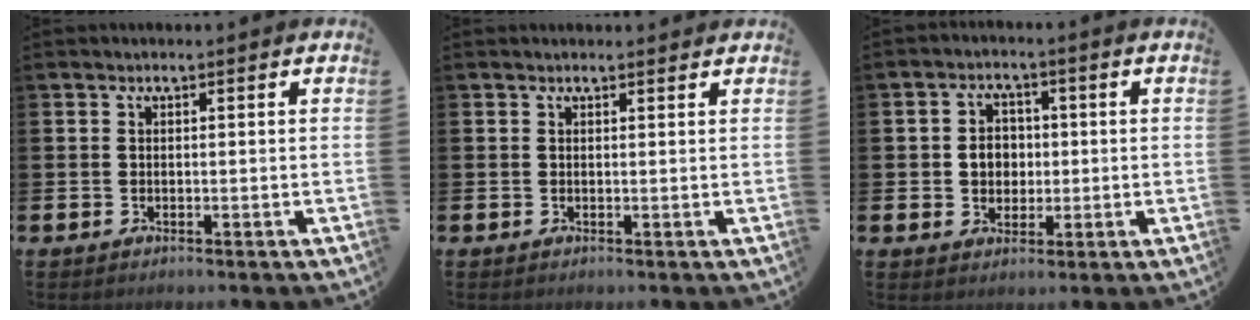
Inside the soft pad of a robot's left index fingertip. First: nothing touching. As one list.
[{"total": 0.7, "force": [0.6, 0.1, 0.2], "torque": [0.005, -0.003, 0.010]}, {"total": 3.8, "force": [0.2, 3.4, 1.9], "torque": [-0.026, 0.004, -0.006]}]